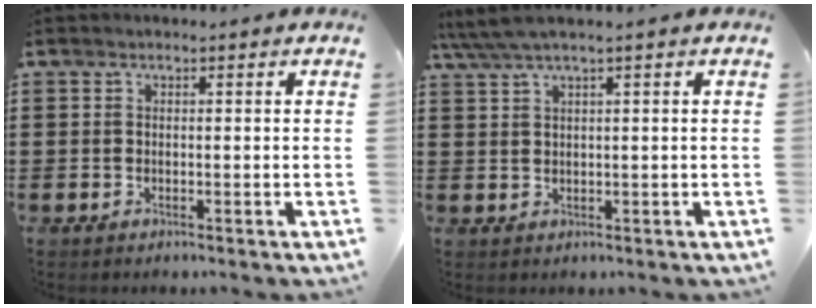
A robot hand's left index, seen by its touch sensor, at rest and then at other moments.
{"total": 2.4, "force": [1.2, -0.1, 2.1], "torque": [-0.050, -0.003, 0.018]}